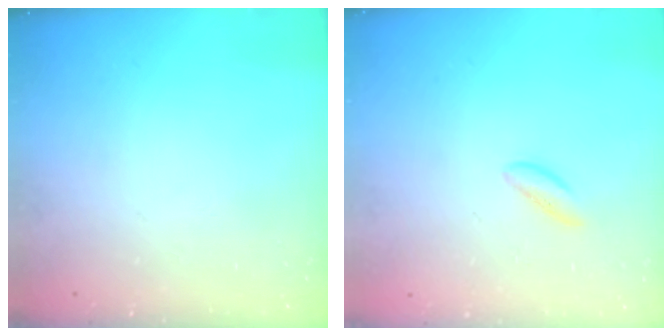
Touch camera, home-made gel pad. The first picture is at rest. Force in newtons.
{"total": 1.3, "press": 1.2, "slide": 0.4}